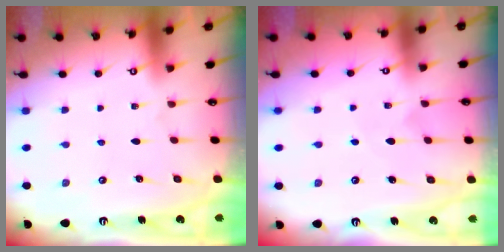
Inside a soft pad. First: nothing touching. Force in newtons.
{"total": 4.3, "press": 4.3, "slide": 0.1}